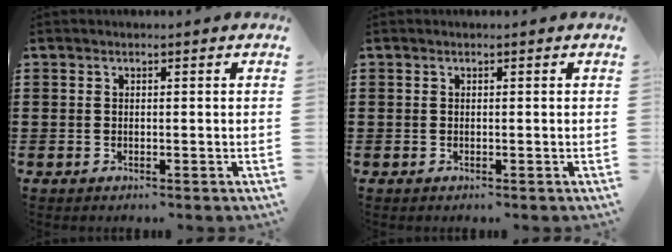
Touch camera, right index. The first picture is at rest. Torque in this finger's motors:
{"motor_torque": [0.00, 0.00, 0.00, 0.00]}